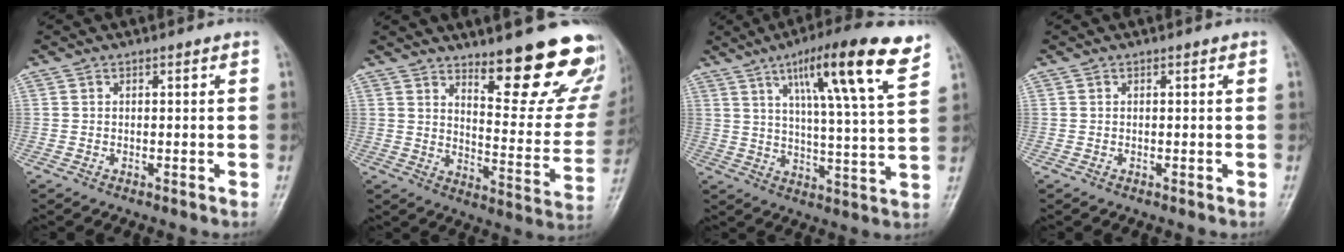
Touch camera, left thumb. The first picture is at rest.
{"total": 18.4, "force": [13.5, 4.6, 11.7], "torque": [-0.110, -0.113, 0.183]}
{"total": 17.2, "force": [9.5, 2.1, 14.2], "torque": [-0.211, -0.036, 0.146]}
{"total": 0.0}